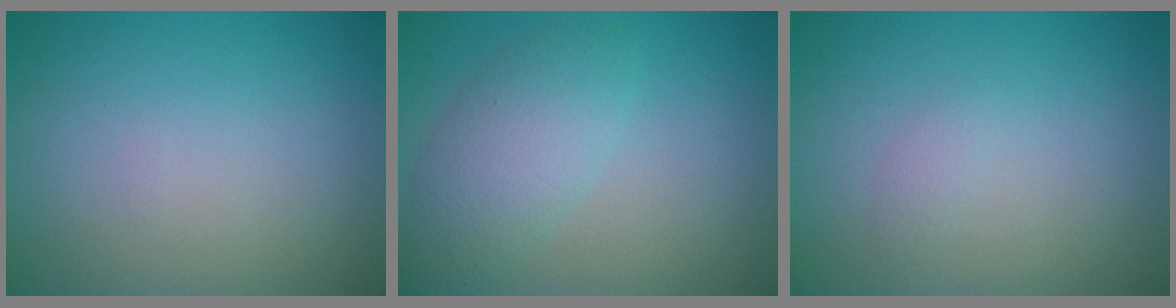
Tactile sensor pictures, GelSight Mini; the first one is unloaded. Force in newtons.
{"total": 4.4, "press": 4.3, "slide": 0.2}
{"total": 0.7, "press": 0.7, "slide": 0.0}